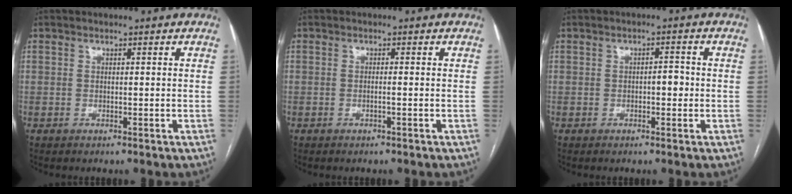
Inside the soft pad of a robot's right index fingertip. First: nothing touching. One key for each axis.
{"total": 0.5, "fx": -0.2, "fy": 0.0, "fz": 0.5, "tx": -0.009, "ty": 0.002, "tz": -0.003}
{"total": 2.1, "fx": -0.2, "fy": 1.0, "fz": 1.9, "tx": -0.024, "ty": 0.007, "tz": -0.002}